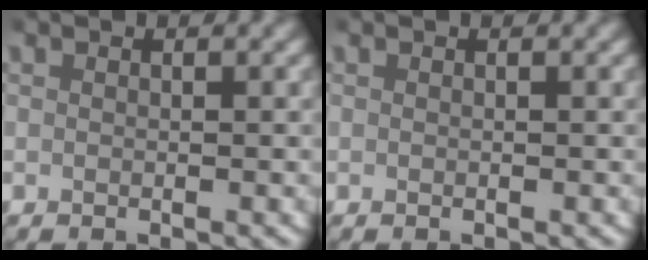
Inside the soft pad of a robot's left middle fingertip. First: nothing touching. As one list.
[{"total": 0.0}]